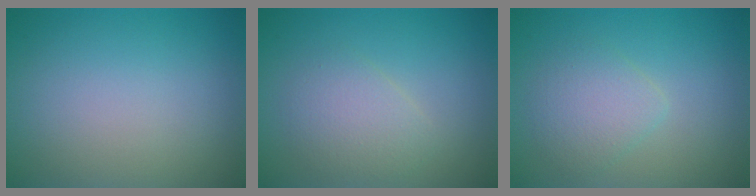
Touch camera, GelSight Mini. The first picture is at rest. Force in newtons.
{"total": 2.6, "press": 2.6, "slide": 0.1}
{"total": 2.6, "press": 2.5, "slide": 0.1}